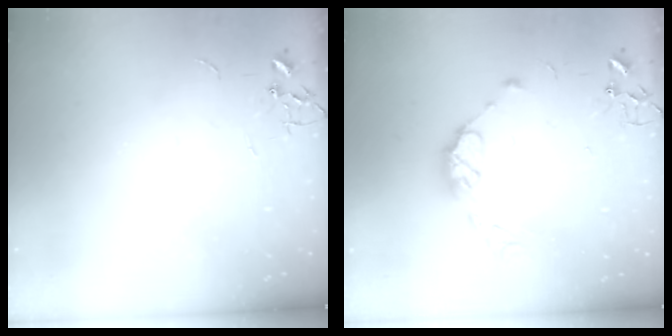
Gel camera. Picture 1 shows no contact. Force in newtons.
{"total": 9.5, "press": 9.5, "slide": 0.7}